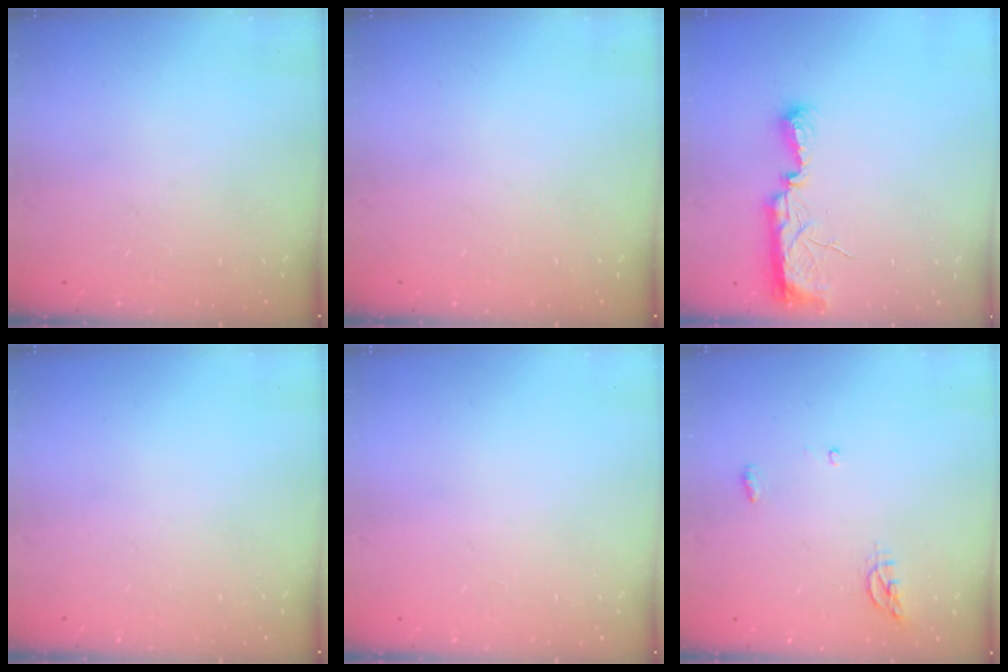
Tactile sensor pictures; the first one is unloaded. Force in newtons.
{"total": 0.0}
{"total": 10.6, "press": 9.2, "slide": 5.3}
{"total": 0.0}
{"total": 1.0, "press": 0.8, "slide": 0.6}
{"total": 4.5, "press": 4.3, "slide": 1.2}